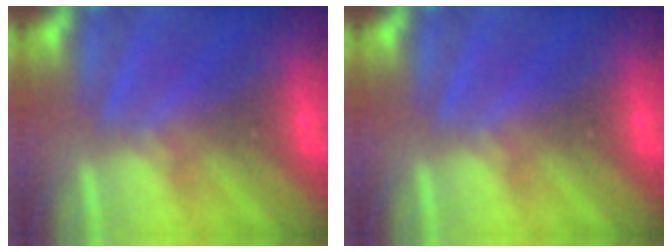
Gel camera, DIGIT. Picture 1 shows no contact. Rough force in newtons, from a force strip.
{"total": 0.0}